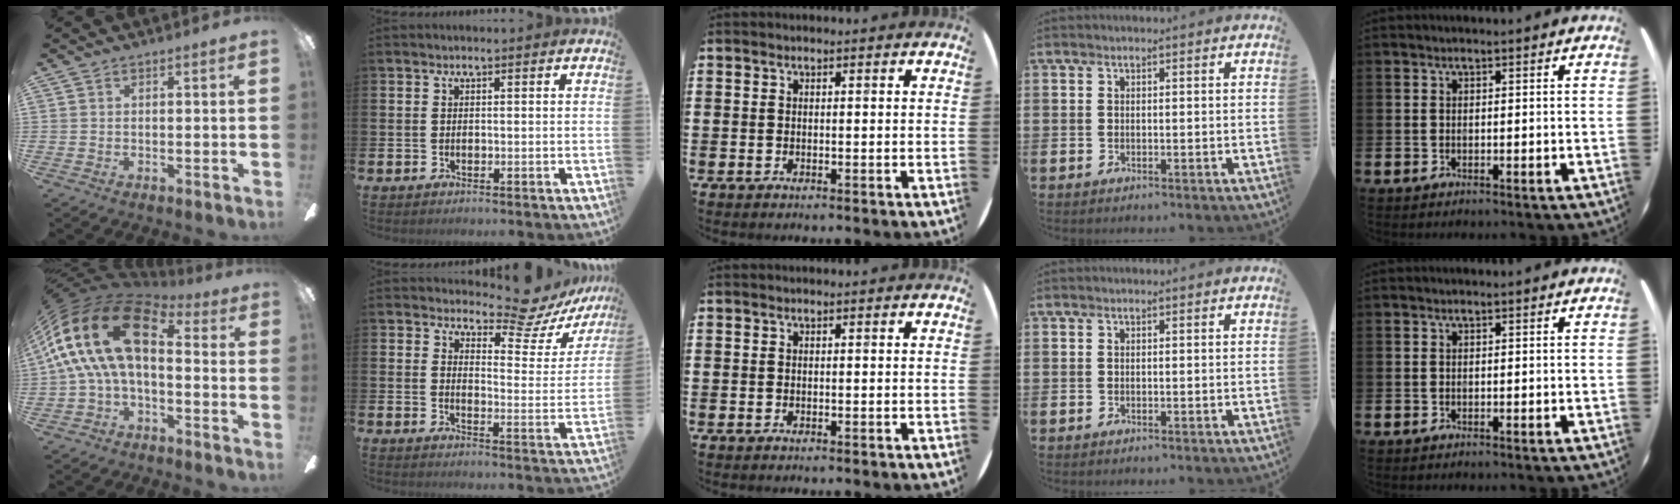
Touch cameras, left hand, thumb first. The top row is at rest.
{"thumb": {"total": 20.3, "force": [3.5, 10.7, 16.9], "torque": [-0.338, -0.003, 0.063]}, "index": {"total": 8.3, "force": [7.4, 2.4, 2.7], "torque": [-0.050, -0.056, 0.125]}}